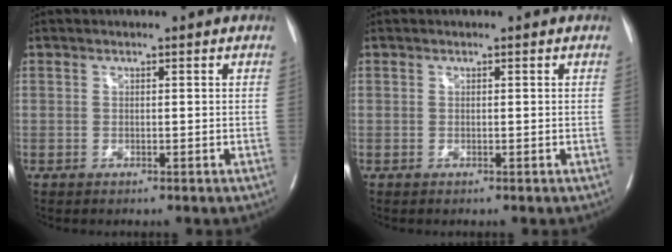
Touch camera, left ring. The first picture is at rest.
{"total": 0.0}